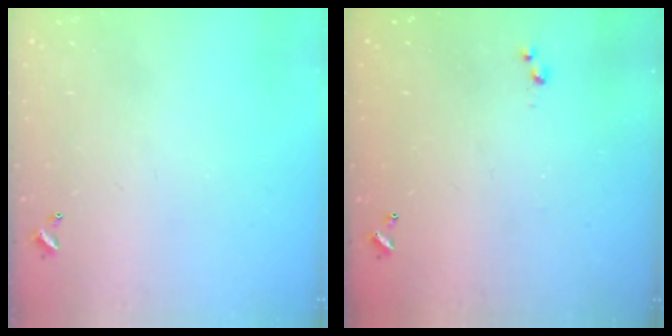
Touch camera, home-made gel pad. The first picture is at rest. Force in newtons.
{"total": 3.0, "press": 3.0, "slide": 0.4}